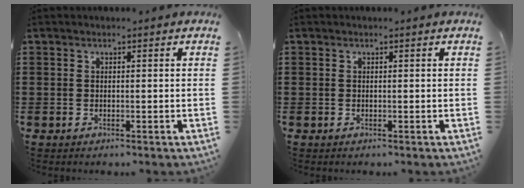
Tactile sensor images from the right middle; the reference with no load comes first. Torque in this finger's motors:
{"motor_torque": [0.06, -0.19, 0.00, 0.01]}